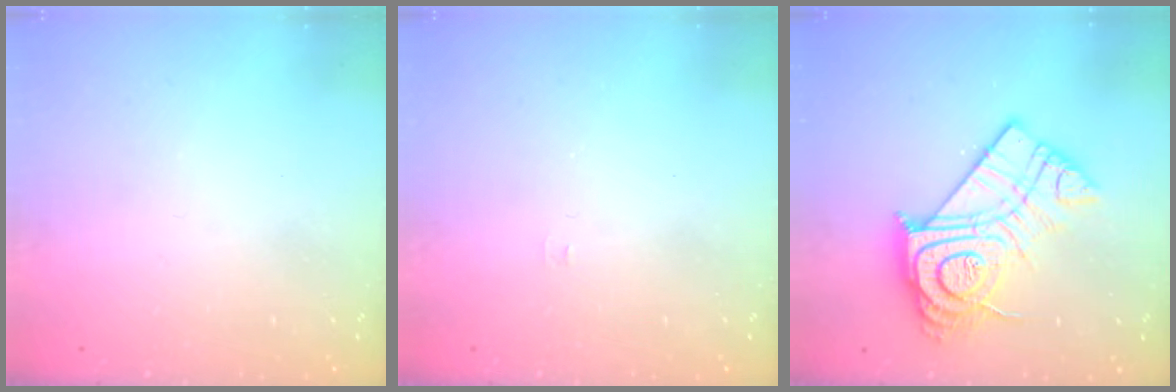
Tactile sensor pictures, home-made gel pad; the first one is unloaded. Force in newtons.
{"total": 3.3, "press": 3.3, "slide": 0.4}
{"total": 20.8, "press": 20.7, "slide": 1.6}